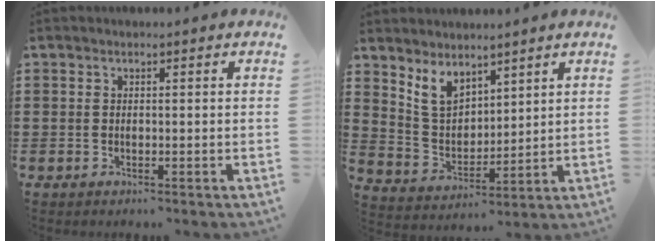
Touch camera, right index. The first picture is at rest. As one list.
[{"total": 6.1, "force": [4.3, 3.4, 2.6], "torque": [-0.069, -0.004, 0.082]}]